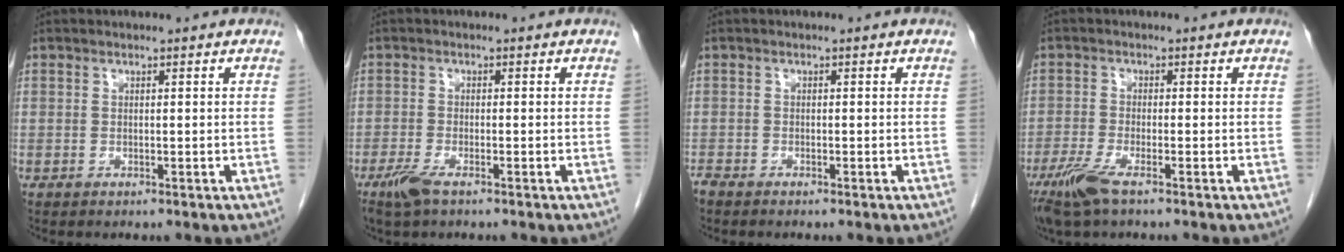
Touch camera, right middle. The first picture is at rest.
{"total": 3.1, "force": [-2.1, 0.7, 2.3], "torque": [-0.054, -0.007, -0.042]}
{"total": 0.9, "force": [-0.9, 0.1, 0.2], "torque": [-0.008, -0.003, -0.019]}
{"total": 5.1, "force": [-3.3, 0.7, 3.8], "torque": [-0.086, -0.015, -0.065]}